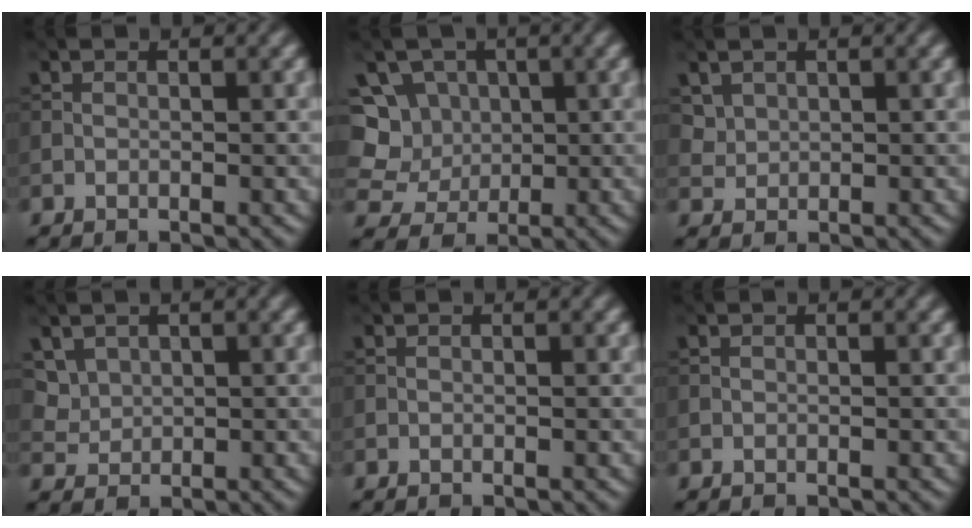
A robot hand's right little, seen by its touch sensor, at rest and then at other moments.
{"total": 8.2, "force": [1.8, 7.4, 3.1], "torque": [-0.068, 0.028, 0.016]}
{"total": 1.3, "force": [0.8, 1.0, 0.4], "torque": [-0.009, -0.003, 0.024]}
{"total": 2.4, "force": [1.4, 1.7, 1.0], "torque": [-0.026, -0.004, 0.045]}
{"total": 0.0}
{"total": 0.0}